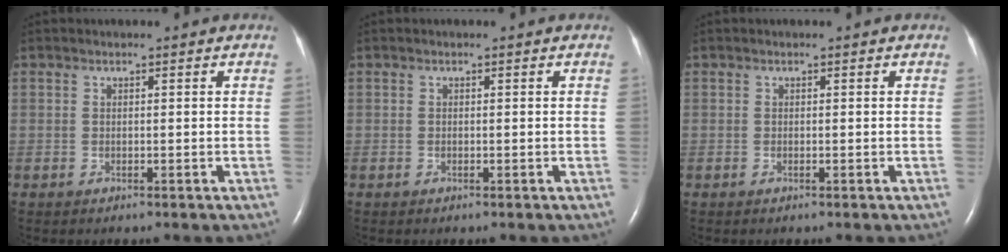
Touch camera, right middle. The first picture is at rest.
{"total": 0.0}
{"total": 0.0}